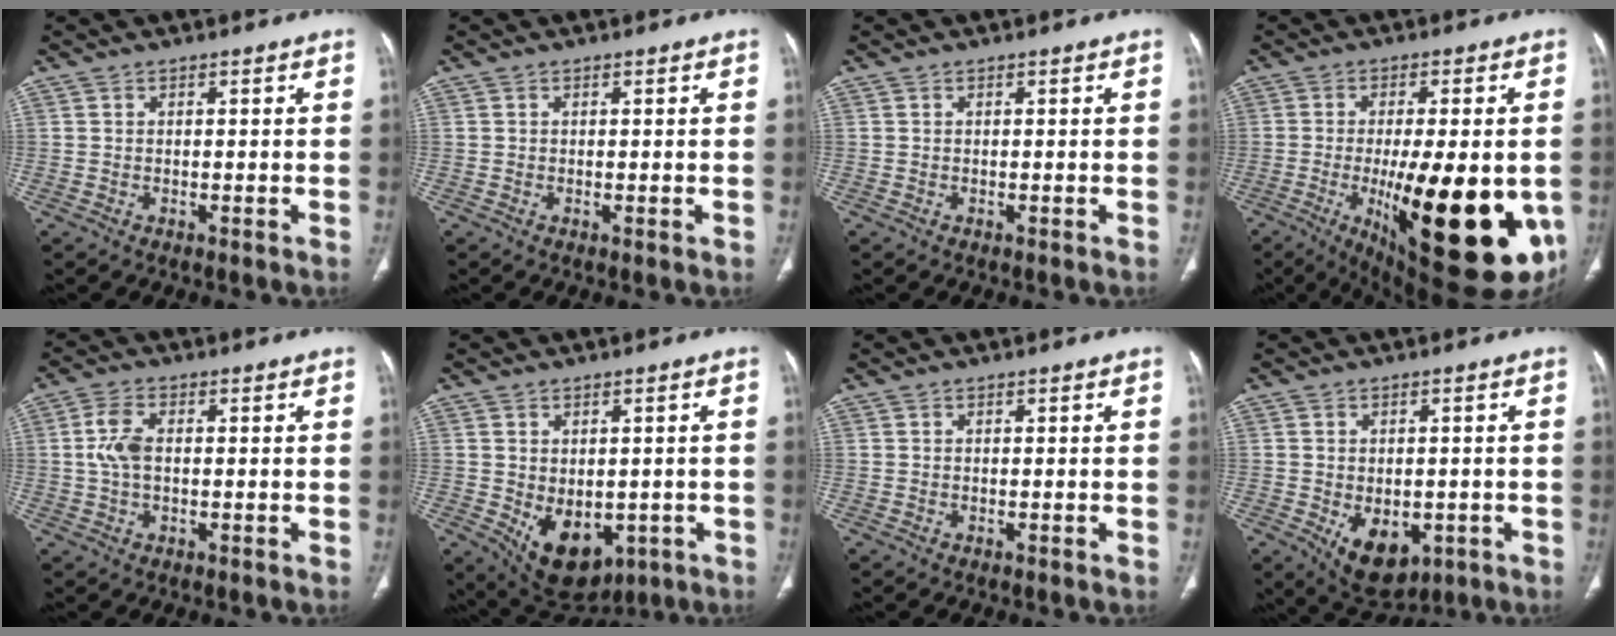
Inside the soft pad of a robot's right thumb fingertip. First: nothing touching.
{"total": 0.0}
{"total": 0.0}
{"total": 26.7, "force": [-6.1, 9.0, 24.4], "torque": [-0.294, -0.034, -0.062]}
{"total": 5.0, "force": [0.2, 2.7, 4.2], "torque": [-0.101, 0.009, 0.001]}
{"total": 11.4, "force": [-2.9, 7.6, 7.9], "torque": [-0.092, -0.009, -0.017]}
{"total": 0.0}
{"total": 9.3, "force": [-2.9, 6.0, 6.5], "torque": [-0.077, -0.003, -0.025]}